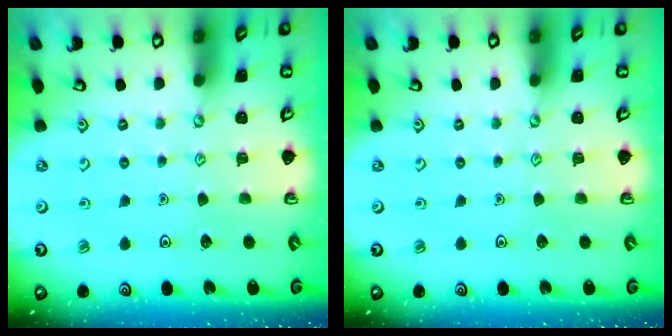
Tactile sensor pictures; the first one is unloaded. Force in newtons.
{"total": 0.0}